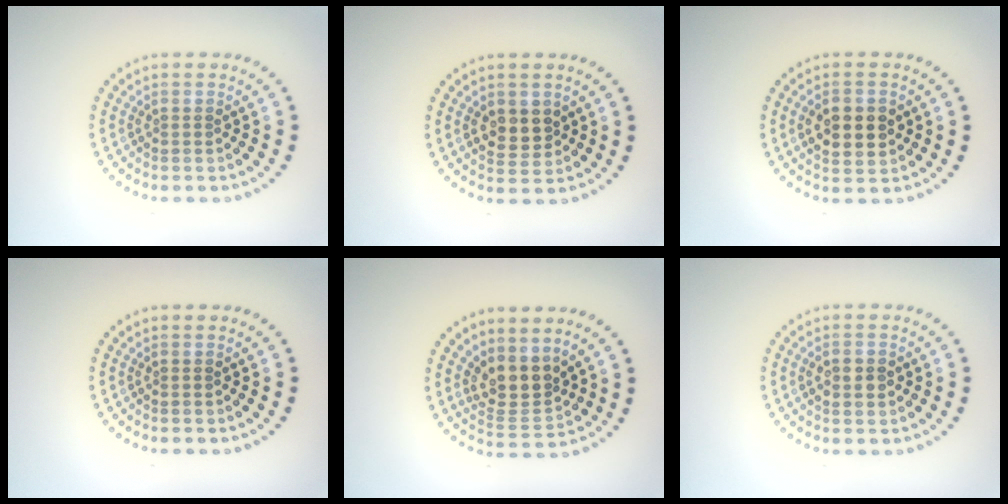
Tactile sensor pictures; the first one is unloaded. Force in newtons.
{"total": 2.6, "press": 2.5, "slide": 0.6}
{"total": 4.4, "press": 4.4, "slide": 0.1}
{"total": 0.0}
{"total": 3.5, "press": 2.7, "slide": 2.2}
{"total": 2.0, "press": 2.0, "slide": 0.1}